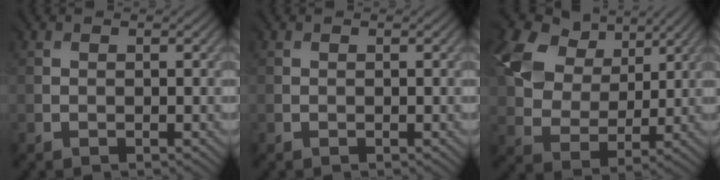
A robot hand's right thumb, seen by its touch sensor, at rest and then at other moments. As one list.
[{"total": 0.0}, {"total": 12.1, "force": [5.7, 8.2, 6.8], "torque": [-0.172, 0.031, 0.098]}]